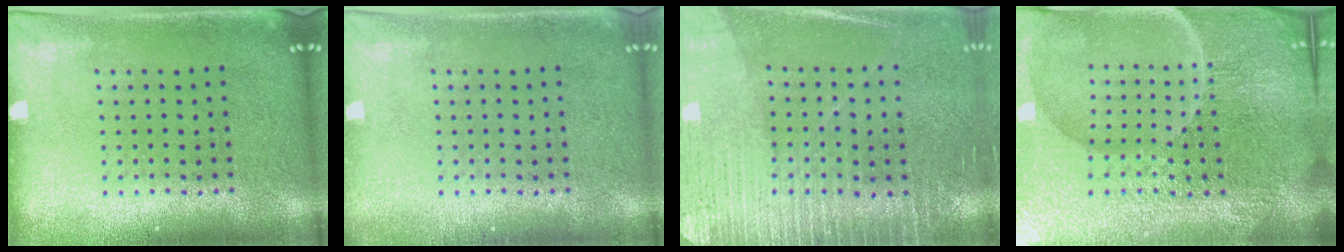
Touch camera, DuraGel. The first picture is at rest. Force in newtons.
{"total": 0.6, "press": 0.6, "slide": 0.1}
{"total": 3.0, "press": 2.9, "slide": 0.7}
{"total": 6.0, "press": 5.5, "slide": 2.4}